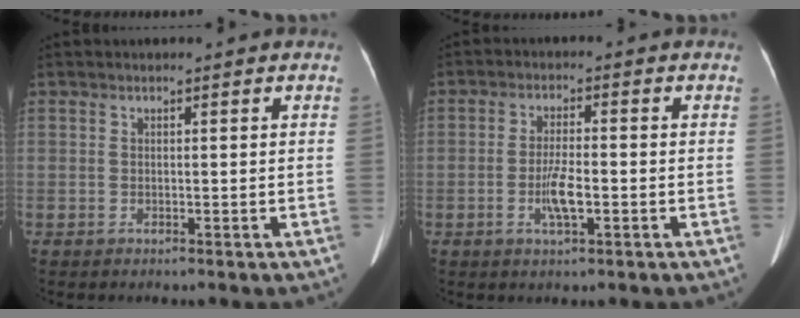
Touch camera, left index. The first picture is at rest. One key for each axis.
{"total": 4.5, "fx": -1.4, "fy": 0.9, "fz": 4.2, "tx": -0.084, "ty": 0.000, "tz": -0.023}